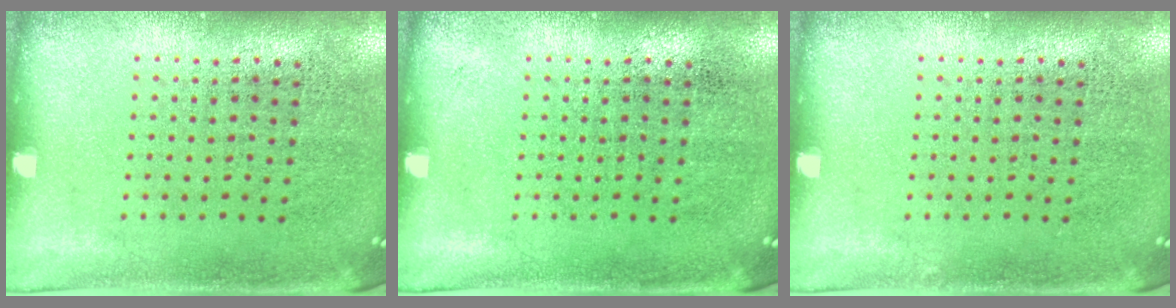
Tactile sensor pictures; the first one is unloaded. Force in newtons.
{"total": 0.0}
{"total": 0.0}